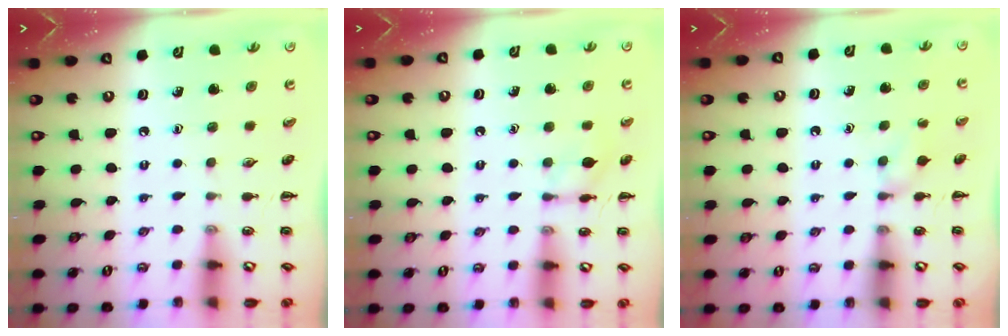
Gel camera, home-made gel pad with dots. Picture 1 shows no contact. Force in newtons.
{"total": 7.3, "press": 7.2, "slide": 0.7}
{"total": 5.5, "press": 5.2, "slide": 1.7}